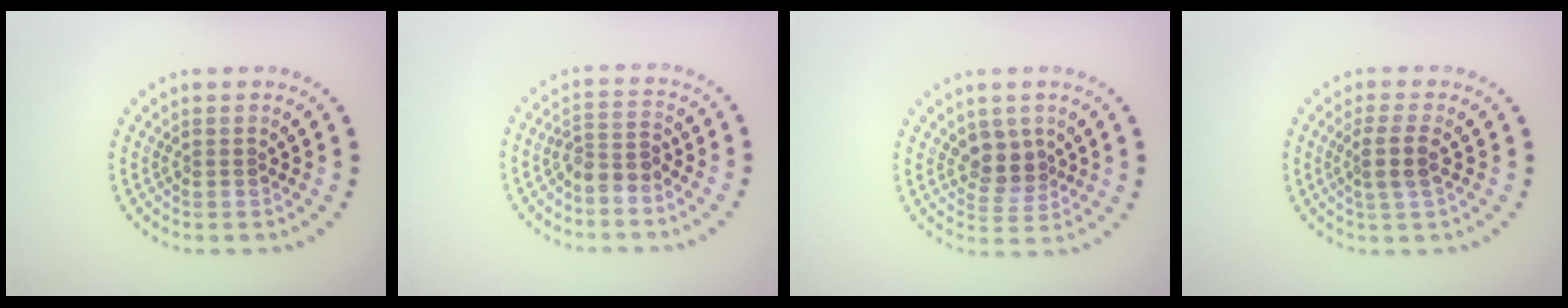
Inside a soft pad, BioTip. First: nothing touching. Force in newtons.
{"total": 2.2, "press": 1.8, "slide": 1.2}
{"total": 2.7, "press": 2.2, "slide": 1.5}
{"total": 2.3, "press": 1.9, "slide": 1.3}